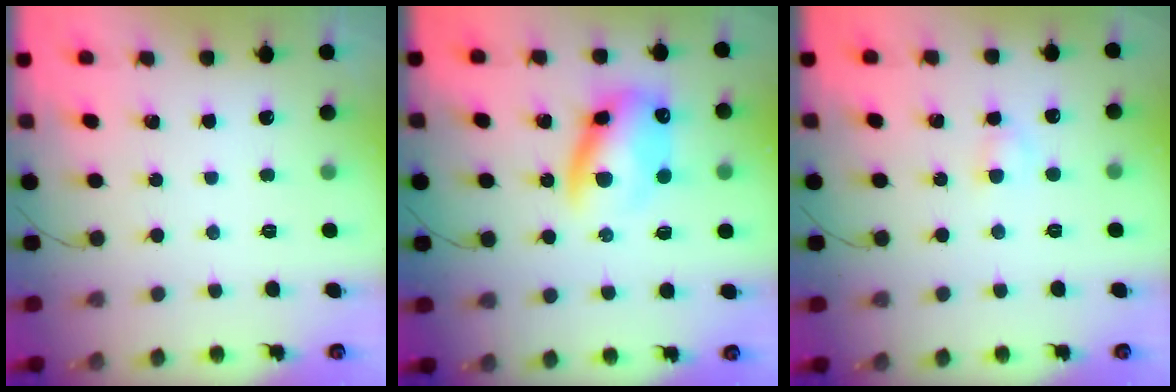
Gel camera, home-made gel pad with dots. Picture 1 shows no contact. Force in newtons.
{"total": 12.5, "press": 12.0, "slide": 3.2}
{"total": 2.7, "press": 2.5, "slide": 1.1}